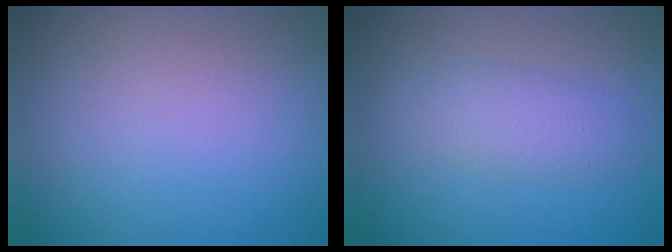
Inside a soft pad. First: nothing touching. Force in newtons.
{"total": 2.5, "press": 2.5, "slide": 0.1}